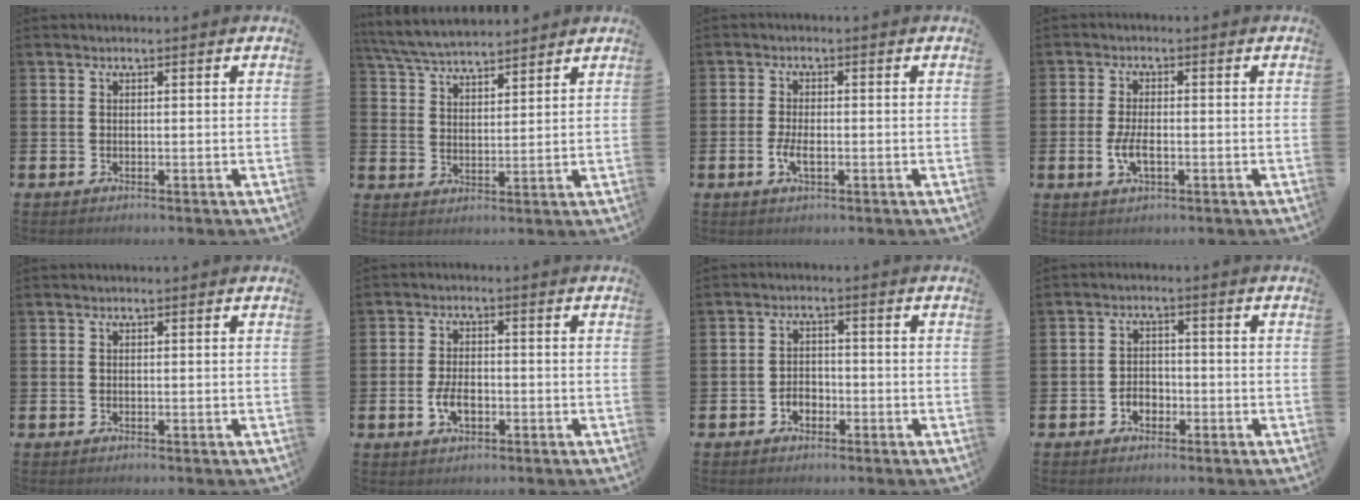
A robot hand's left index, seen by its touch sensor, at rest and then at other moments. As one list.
[{"total": 5.7, "force": [5.6, 0.8, 1.0], "torque": [-0.040, -0.026, 0.100]}, {"total": 2.7, "force": [-0.7, 1.1, 2.3], "torque": [-0.041, -0.006, -0.017]}, {"total": 3.6, "force": [-0.8, 1.6, 3.2], "torque": [-0.055, -0.002, -0.017]}, {"total": 0.0}, {"total": 4.0, "force": [-1.1, 2.2, 3.1], "torque": [-0.053, -0.001, -0.023]}, {"total": 2.2, "force": [-1.3, 1.6, 0.9], "torque": [-0.013, 0.000, -0.030]}, {"total": 2.4, "force": [-1.3, 1.8, 1.0], "torque": [-0.014, 0.001, -0.030]}]